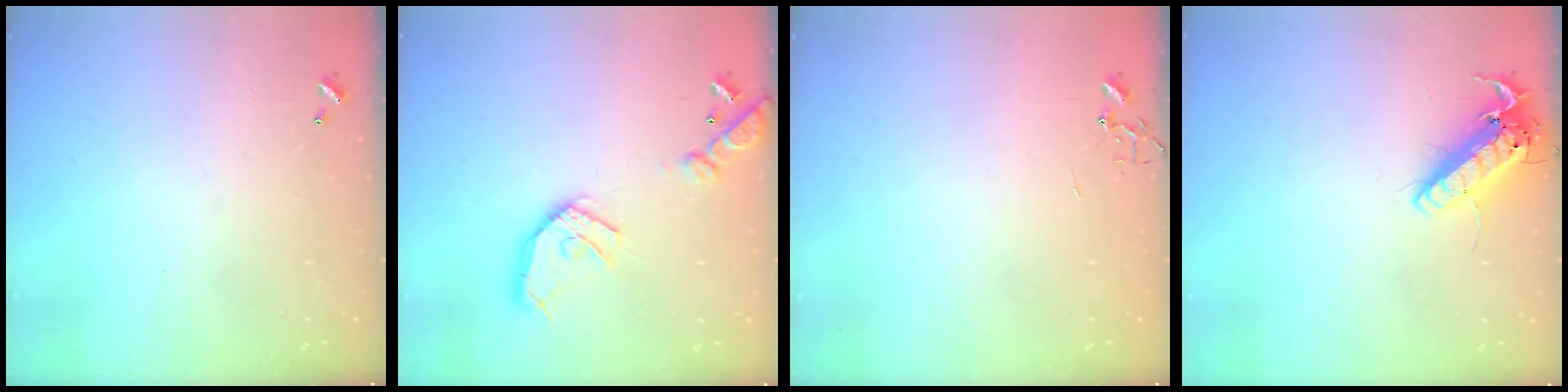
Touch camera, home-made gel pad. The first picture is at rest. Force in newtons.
{"total": 16.6, "press": 16.4, "slide": 2.5}
{"total": 0.0}
{"total": 14.9, "press": 14.7, "slide": 2.8}